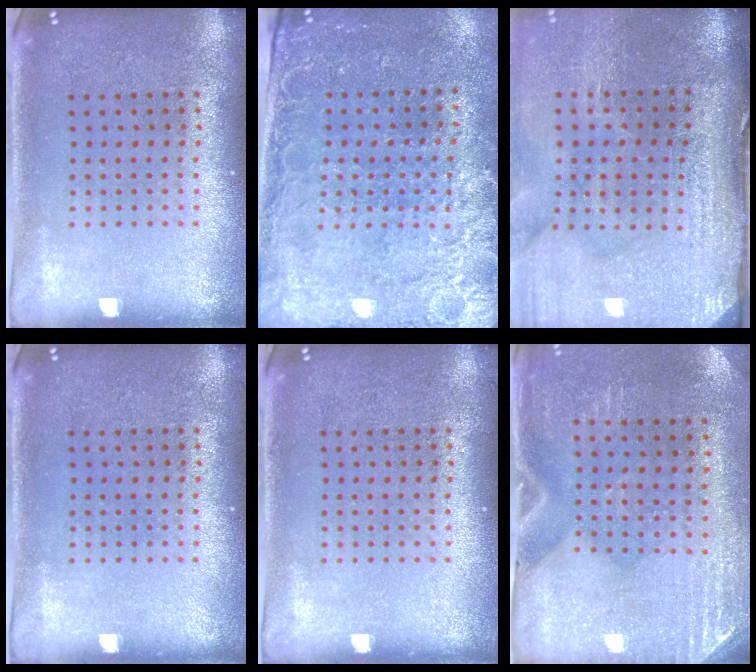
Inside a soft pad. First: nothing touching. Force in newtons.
{"total": 2.8, "press": 2.6, "slide": 1.1}
{"total": 4.6, "press": 3.8, "slide": 2.6}
{"total": 0.0}
{"total": 0.0}
{"total": 3.0, "press": 2.6, "slide": 1.5}